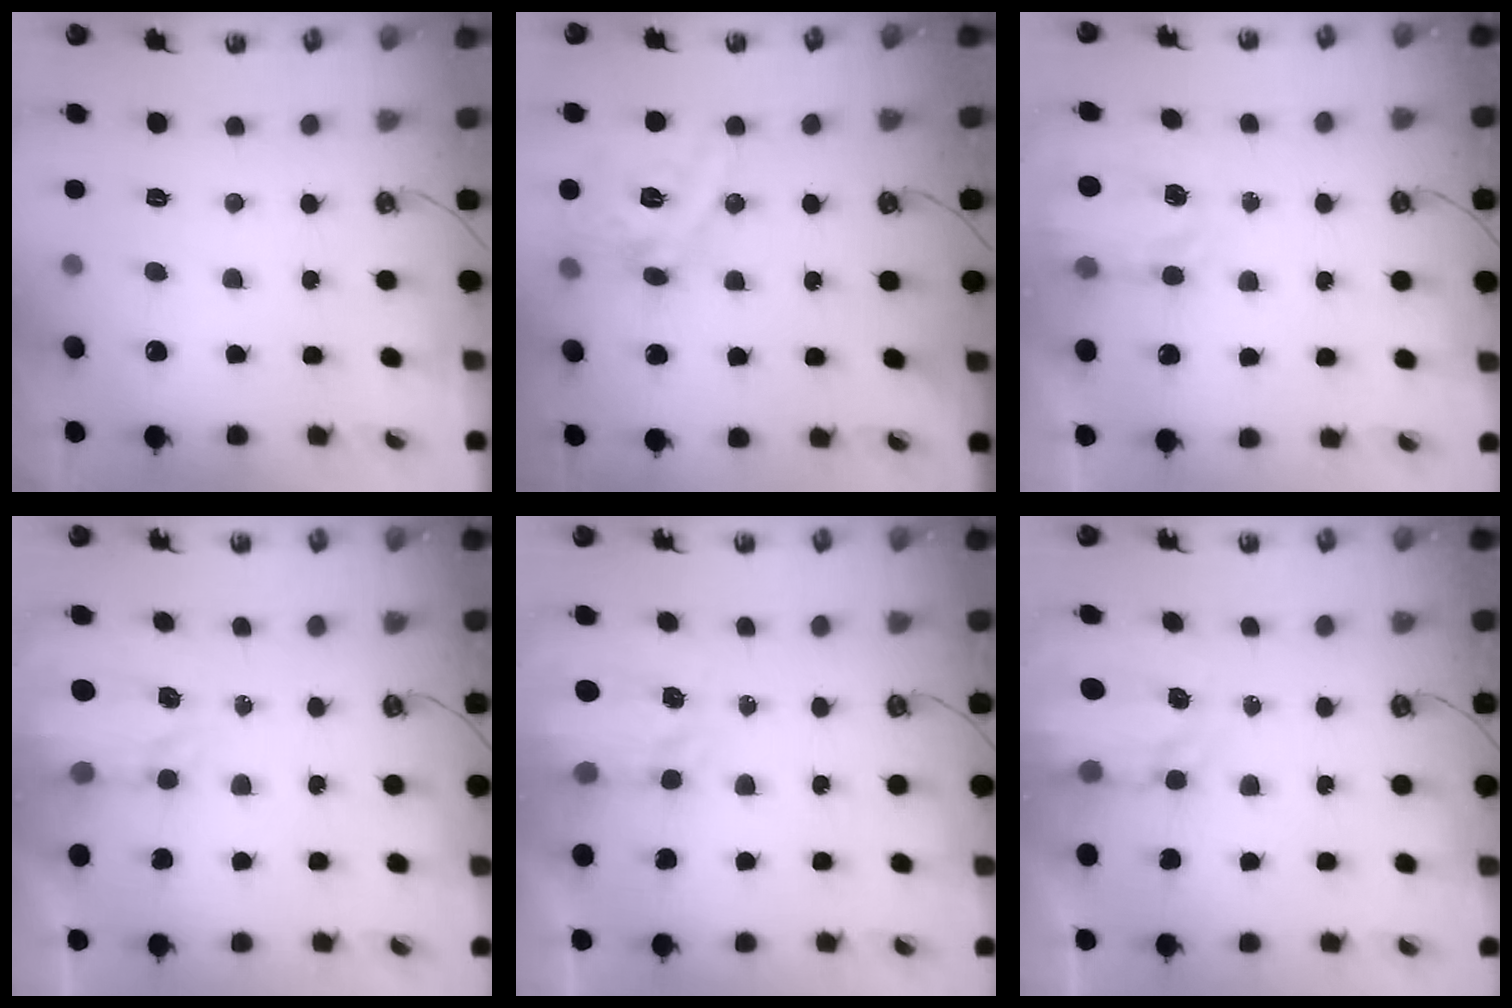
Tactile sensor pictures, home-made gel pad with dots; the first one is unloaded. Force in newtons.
{"total": 15.5, "press": 15.3, "slide": 2.3}
{"total": 4.0, "press": 4.0, "slide": 0.3}
{"total": 3.6, "press": 3.5, "slide": 0.4}
{"total": 3.5, "press": 3.4, "slide": 0.4}
{"total": 3.7, "press": 3.7, "slide": 0.3}